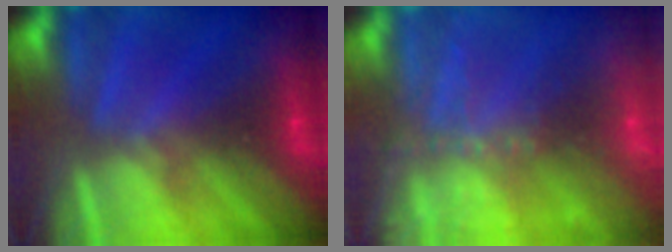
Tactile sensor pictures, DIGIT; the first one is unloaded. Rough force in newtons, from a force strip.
{"total": 10.8}